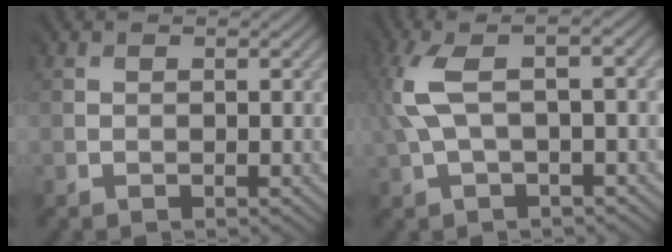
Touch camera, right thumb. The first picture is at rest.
{"total": 5.9, "force": [1.5, 1.9, 5.4], "torque": [-0.137, 0.018, 0.026]}